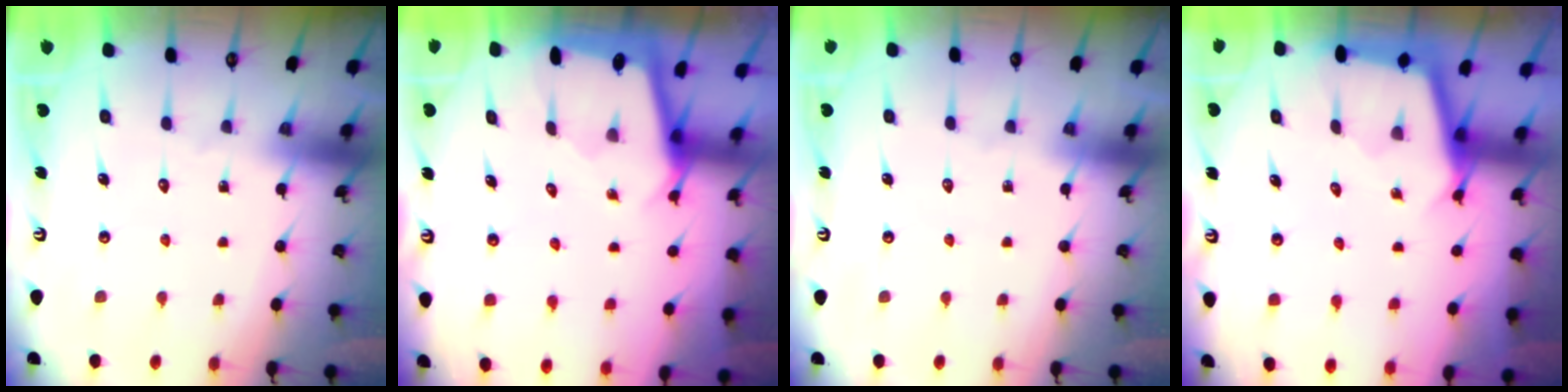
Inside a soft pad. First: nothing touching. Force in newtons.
{"total": 1.8, "press": 1.8, "slide": 0.2}
{"total": 0.0}
{"total": 2.5, "press": 2.5, "slide": 0.2}